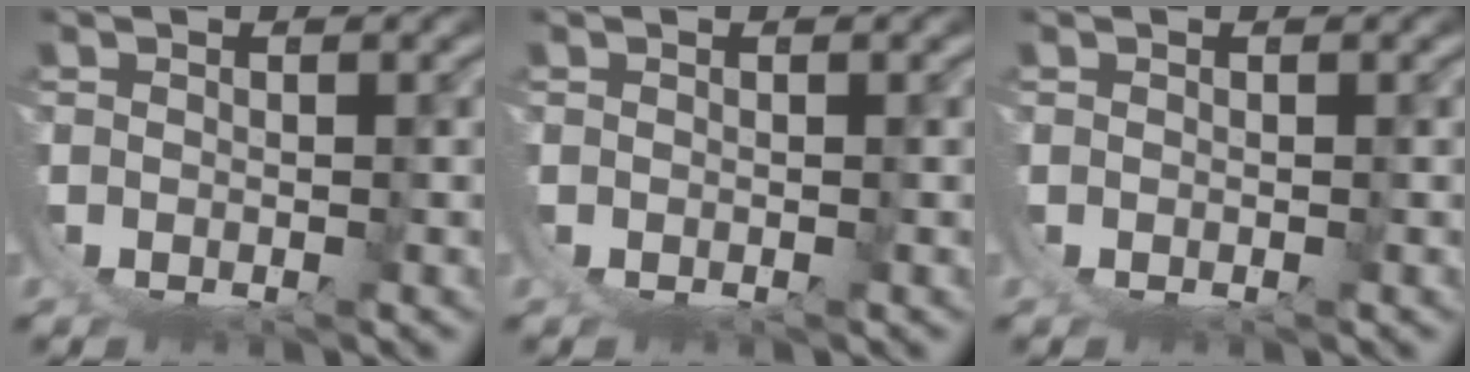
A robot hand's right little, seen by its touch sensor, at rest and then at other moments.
{"total": 0.0}
{"total": 0.0}